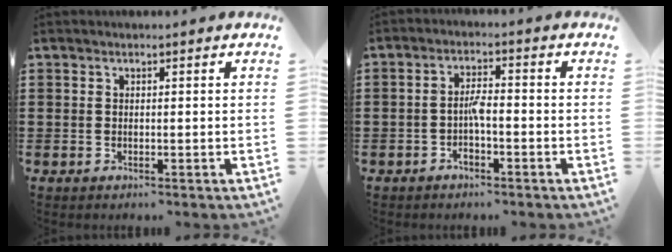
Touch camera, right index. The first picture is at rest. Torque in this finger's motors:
{"motor_torque": [1.64, 0.50, 0.45, 0.10]}